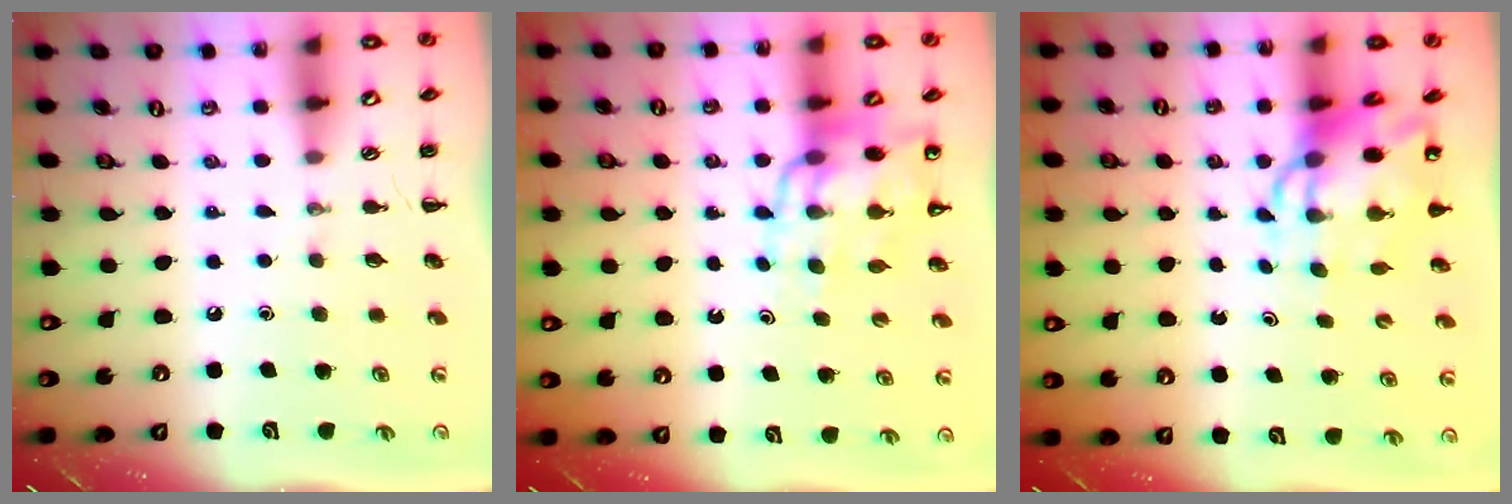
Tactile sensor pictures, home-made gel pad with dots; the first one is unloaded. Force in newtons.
{"total": 13.9, "press": 13.4, "slide": 3.8}
{"total": 8.2, "press": 7.8, "slide": 2.4}